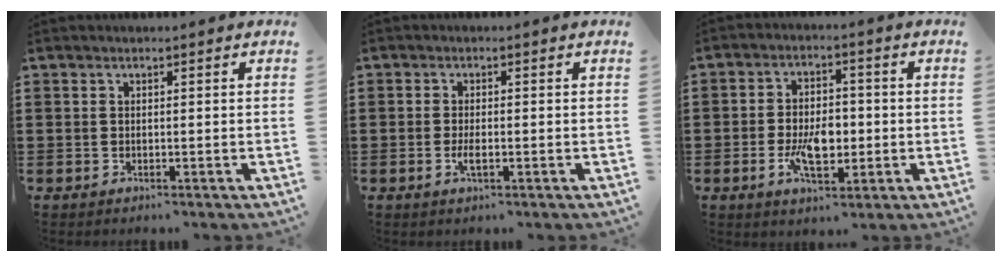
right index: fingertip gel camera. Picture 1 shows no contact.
{"total": 2.1, "force": [-0.6, 0.4, 2.0], "torque": [-0.044, -0.007, -0.011]}
{"total": 6.8, "force": [-1.4, 3.7, 5.5], "torque": [-0.115, 0.005, -0.028]}